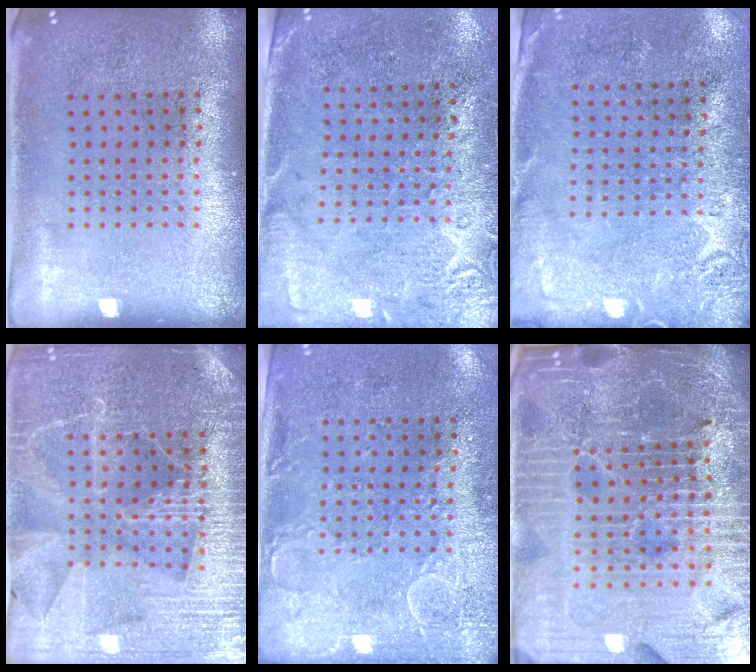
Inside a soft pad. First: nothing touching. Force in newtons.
{"total": 2.8, "press": 2.4, "slide": 1.4}
{"total": 2.7, "press": 2.4, "slide": 1.2}
{"total": 4.2, "press": 3.9, "slide": 1.4}
{"total": 3.0, "press": 2.3, "slide": 1.9}
{"total": 6.7, "press": 5.9, "slide": 3.1}